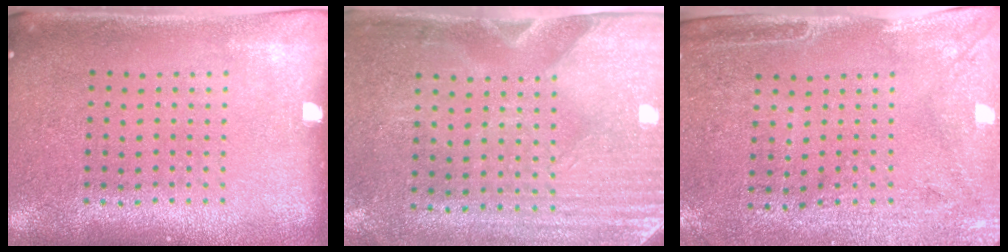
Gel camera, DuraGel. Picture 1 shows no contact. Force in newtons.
{"total": 3.0, "press": 2.6, "slide": 1.5}
{"total": 3.0, "press": 2.5, "slide": 1.6}